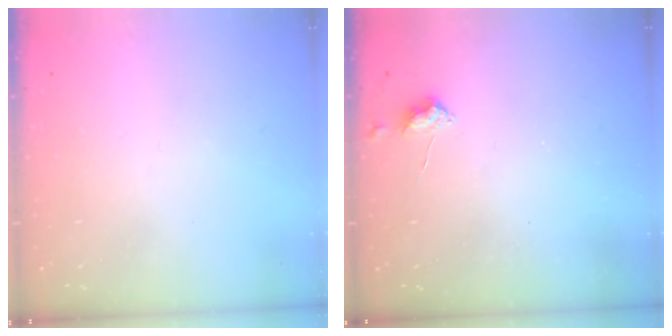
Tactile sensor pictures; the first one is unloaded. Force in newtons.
{"total": 4.1, "press": 4.1, "slide": 0.5}